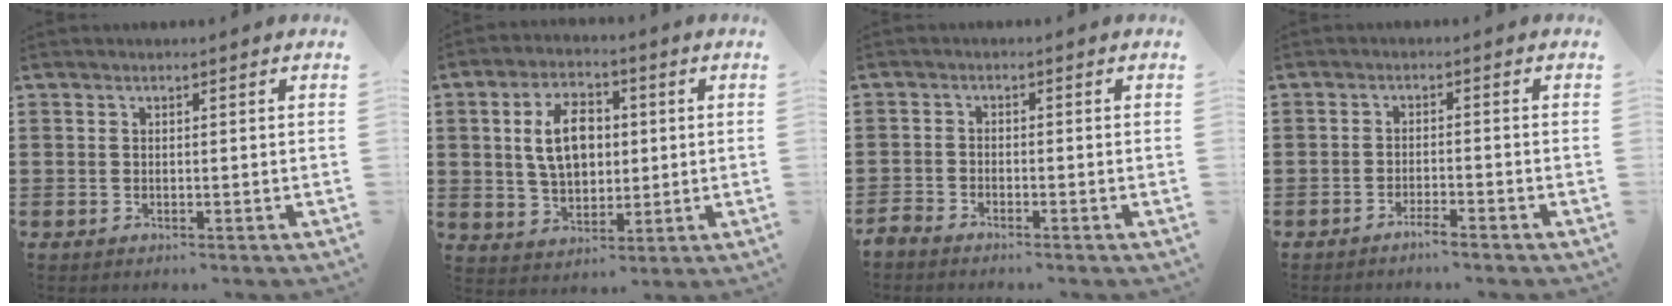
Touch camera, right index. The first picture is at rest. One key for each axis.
{"total": 8.8, "fx": 1.2, "fy": 5.5, "fz": 6.8, "tx": -0.124, "ty": 0.009, "tz": 0.014}
{"total": 1.9, "fx": -1.9, "fy": 0.2, "fz": 0.1, "tx": -0.008, "ty": 0.002, "tz": -0.040}
{"total": 2.1, "fx": -1.9, "fy": -0.2, "fz": 0.8, "tx": -0.014, "ty": 0.000, "tz": -0.035}